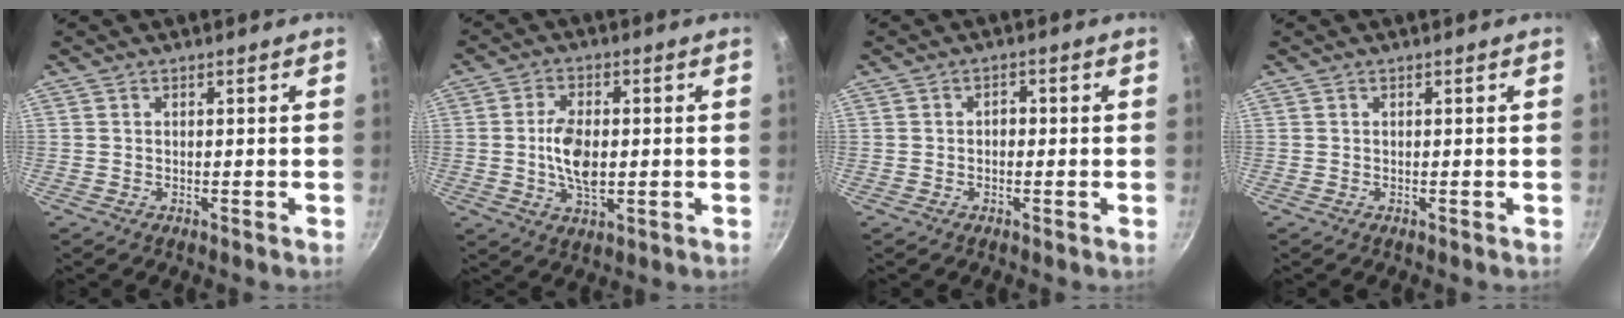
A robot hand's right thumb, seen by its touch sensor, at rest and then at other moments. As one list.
[{"total": 8.1, "force": [-0.2, 4.3, 6.9], "torque": [-0.124, -0.001, -0.004]}, {"total": 1.6, "force": [-0.2, 1.2, 1.0], "torque": [-0.003, 0.008, -0.008]}, {"total": 0.0}]